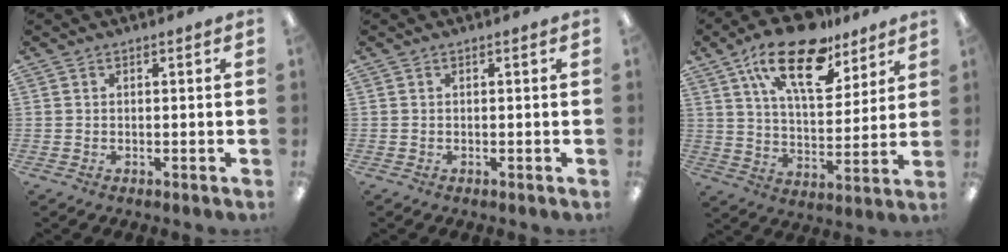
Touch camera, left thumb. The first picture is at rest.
{"total": 0.0}
{"total": 21.4, "force": [13.4, 9.6, 13.7], "torque": [-0.220, -0.063, 0.227]}